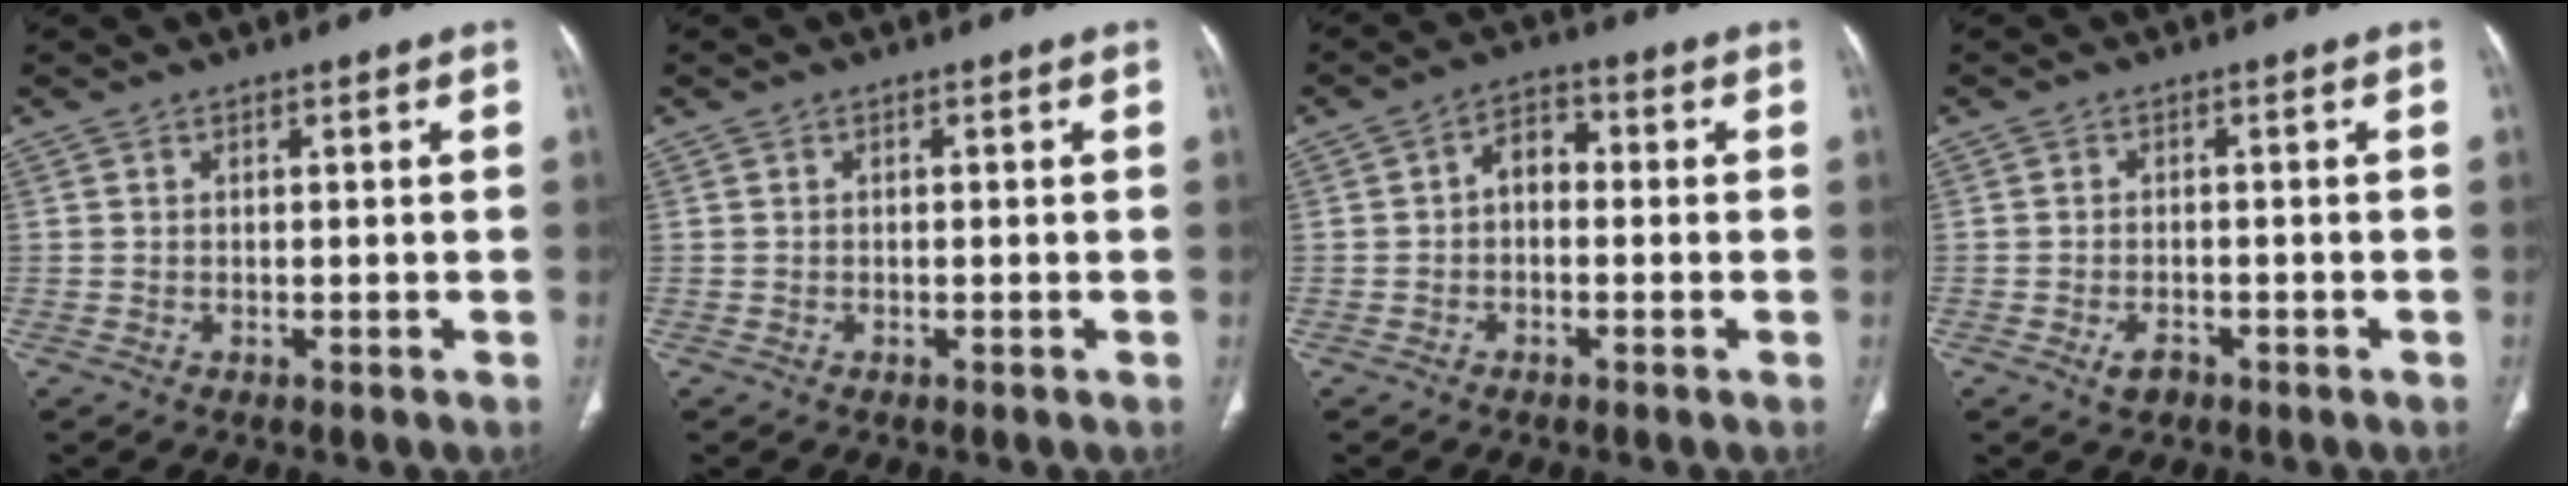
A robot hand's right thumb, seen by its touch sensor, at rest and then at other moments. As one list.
[{"total": 0.0}, {"total": 4.6, "force": [-0.4, 3.2, 3.2], "torque": [-0.038, 0.020, -0.020]}, {"total": 2.7, "force": [-1.5, 1.6, 1.6], "torque": [-0.027, 0.006, -0.020]}]